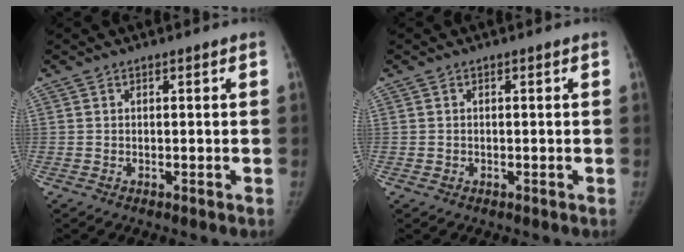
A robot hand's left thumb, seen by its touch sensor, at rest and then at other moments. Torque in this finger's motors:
{"motor_torque": [-0.12, -0.03, 0.44, -0.11, -0.01]}